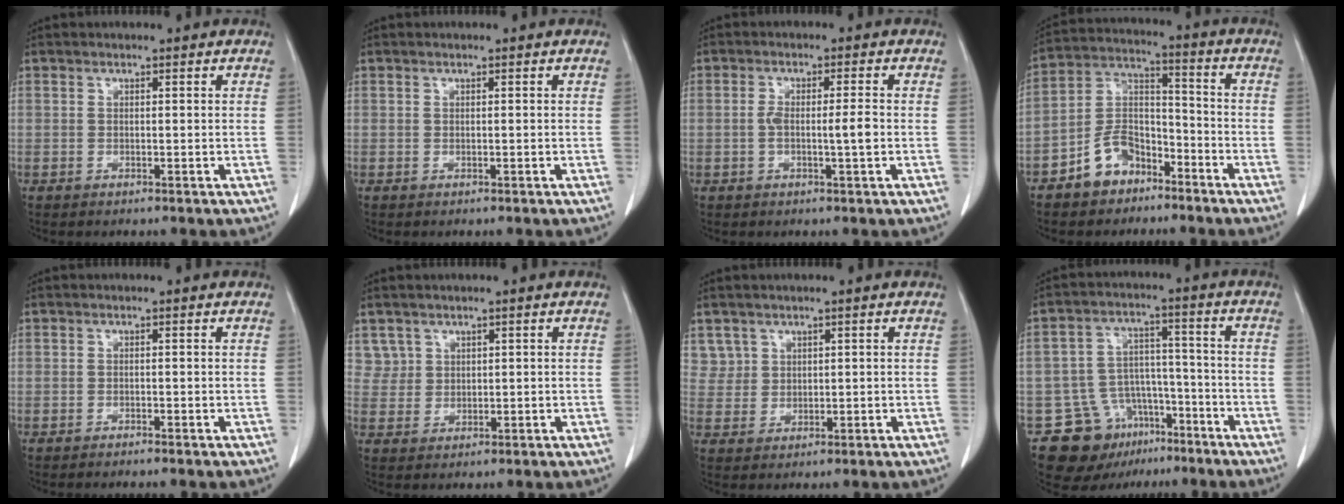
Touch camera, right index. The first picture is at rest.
{"total": 0.0}
{"total": 3.8, "force": [-0.6, 0.1, 3.7], "torque": [-0.069, 0.003, -0.009]}
{"total": 8.8, "force": [-5.7, 5.4, 3.9], "torque": [-0.084, 0.023, -0.106]}
{"total": 1.2, "force": [-1.0, -0.2, 0.6], "torque": [-0.010, 0.002, -0.015]}
{"total": 2.7, "force": [1.5, 2.2, -0.3], "torque": [0.019, 0.006, 0.024]}
{"total": 3.0, "force": [1.7, 2.4, -0.3], "torque": [0.019, 0.005, 0.028]}
{"total": 11.6, "force": [-7.4, 8.3, 3.5], "torque": [-0.055, 0.051, -0.107]}